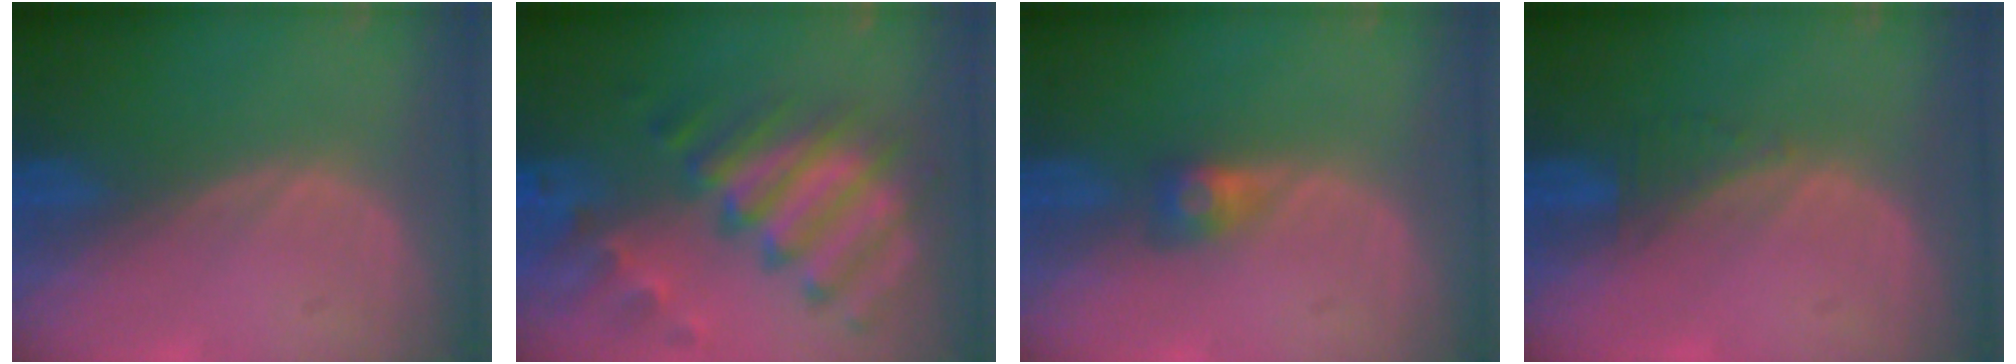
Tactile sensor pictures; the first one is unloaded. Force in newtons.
{"total": 11.4, "press": 9.8, "slide": 5.8}
{"total": 2.8, "press": 2.4, "slide": 1.5}
{"total": 1.7, "press": 1.6, "slide": 0.7}